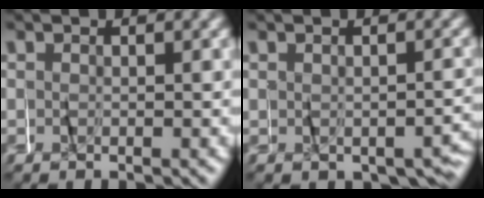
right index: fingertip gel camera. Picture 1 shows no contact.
{"total": 2.9, "force": [-1.6, 1.4, 1.9], "torque": [-0.034, -0.012, -0.018]}